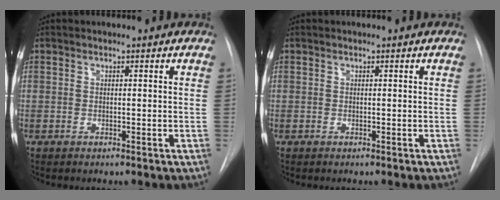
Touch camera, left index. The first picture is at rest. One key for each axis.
{"total": 0.0}